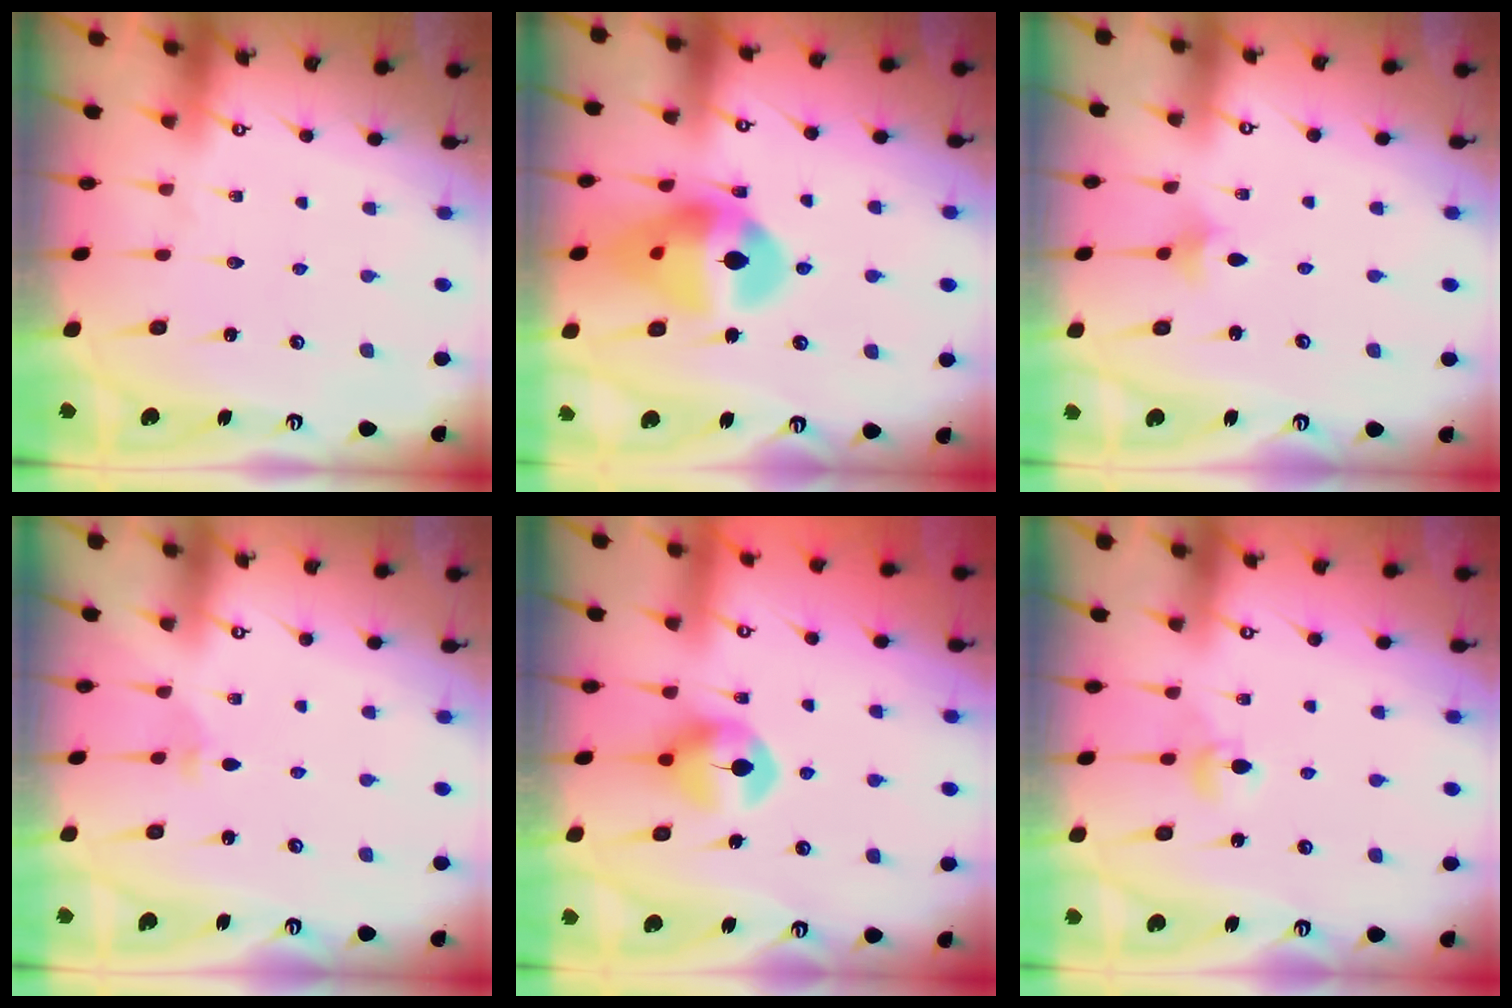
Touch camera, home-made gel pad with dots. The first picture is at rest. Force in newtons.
{"total": 16.1, "press": 15.1, "slide": 5.5}
{"total": 2.5, "press": 2.4, "slide": 0.6}
{"total": 2.2, "press": 2.2, "slide": 0.6}
{"total": 9.0, "press": 8.9, "slide": 0.8}
{"total": 5.0, "press": 5.0, "slide": 0.6}